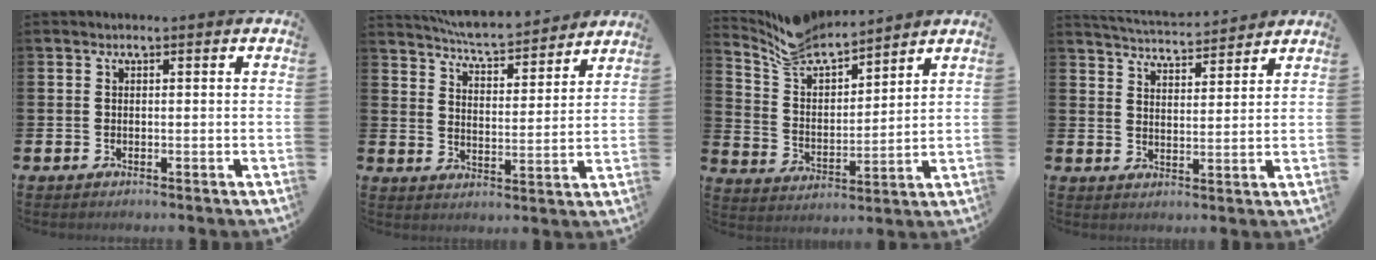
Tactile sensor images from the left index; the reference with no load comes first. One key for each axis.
{"total": 6.3, "fx": 6.2, "fy": 0.3, "fz": 1.1, "tx": -0.045, "ty": -0.049, "tz": 0.106}
{"total": 8.0, "fx": 7.6, "fy": 2.0, "fz": 1.7, "tx": -0.072, "ty": -0.047, "tz": 0.140}
{"total": 4.5, "fx": 4.5, "fy": 0.1, "fz": 0.1, "tx": -0.019, "ty": -0.032, "tz": 0.079}